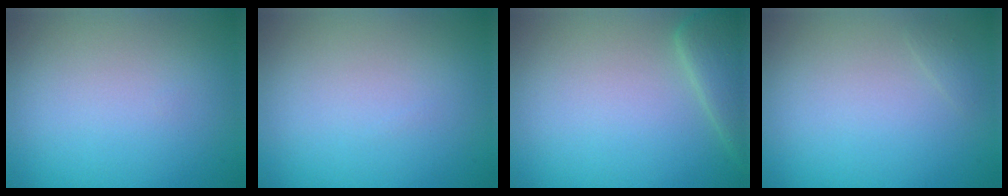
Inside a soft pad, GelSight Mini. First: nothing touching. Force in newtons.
{"total": 0.0}
{"total": 2.8, "press": 2.8, "slide": 0.2}
{"total": 0.5, "press": 0.5, "slide": 0.1}